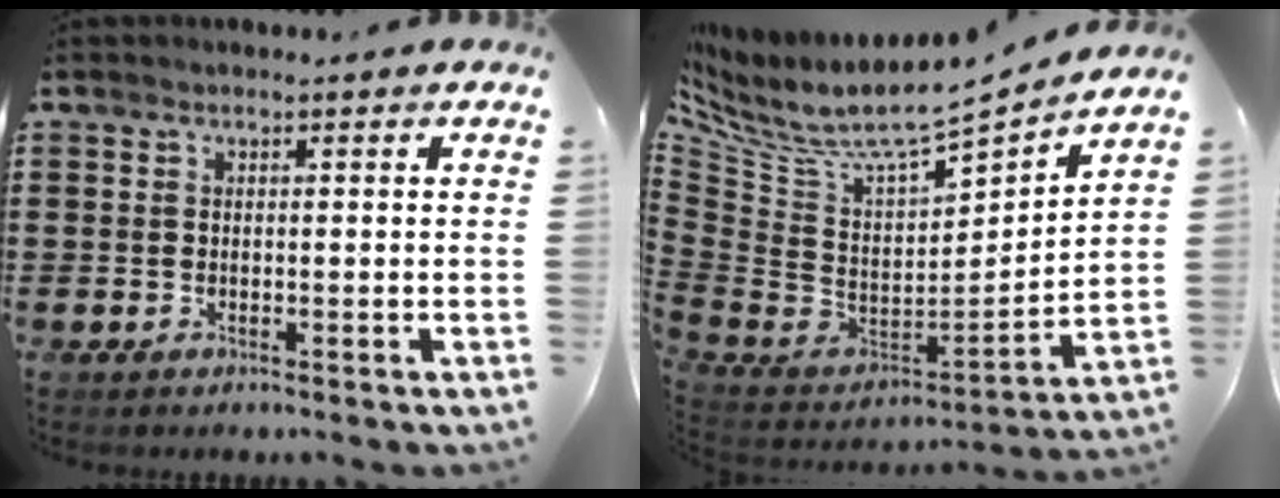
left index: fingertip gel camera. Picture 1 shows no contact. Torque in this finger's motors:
{"motor_torque": [2.14, 0.00, 0.95, 0.21]}